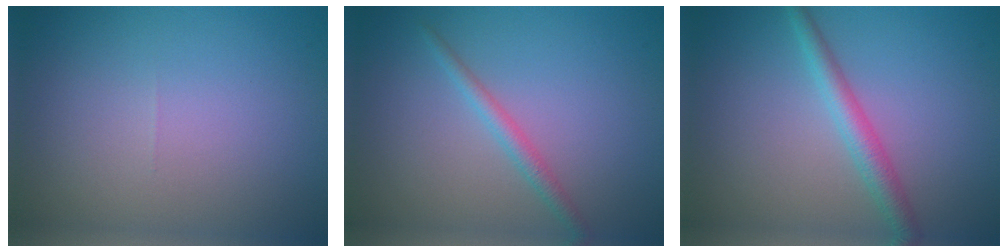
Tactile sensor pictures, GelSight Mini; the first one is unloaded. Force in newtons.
{"total": 1.7, "press": 1.7, "slide": 0.1}
{"total": 2.7, "press": 2.7, "slide": 0.1}